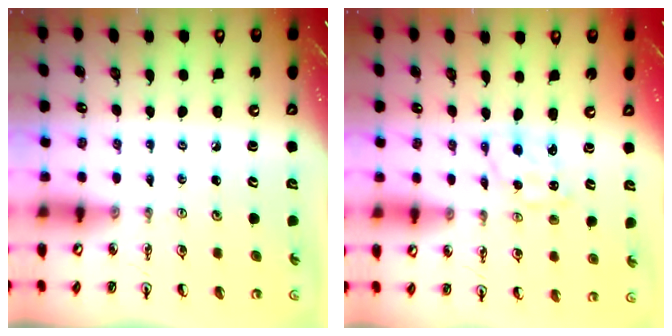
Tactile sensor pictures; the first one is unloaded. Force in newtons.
{"total": 1.2, "press": 1.2, "slide": 0.3}